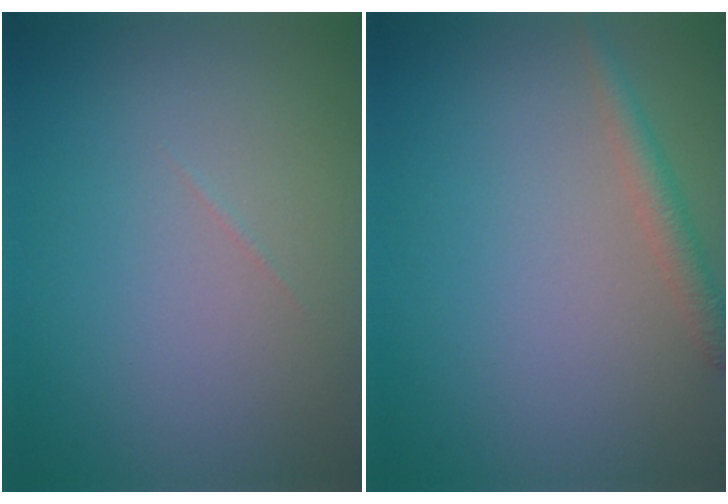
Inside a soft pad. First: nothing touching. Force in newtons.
{"total": 1.8, "press": 1.8, "slide": 0.1}